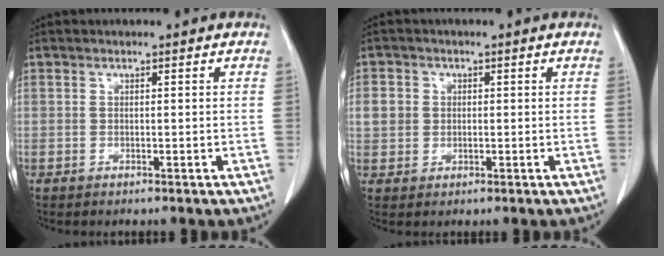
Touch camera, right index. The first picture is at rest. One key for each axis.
{"total": 3.9, "fx": 0.4, "fy": 3.6, "fz": 1.5, "tx": -0.031, "ty": 0.014, "tz": 0.013}